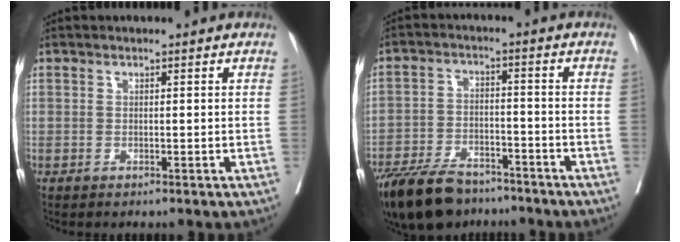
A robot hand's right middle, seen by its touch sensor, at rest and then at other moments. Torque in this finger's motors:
{"motor_torque": [0.91, -0.89, 0.16, 0.05]}